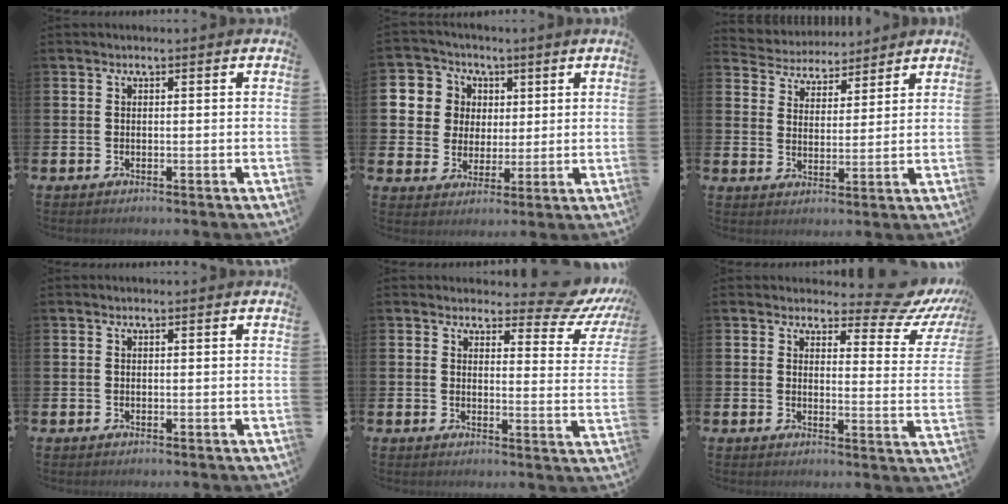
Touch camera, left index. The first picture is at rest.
{"total": 6.9, "force": [2.4, 6.5, 0.7], "torque": [-0.043, 0.007, 0.045]}
{"total": 4.5, "force": [4.2, 1.3, -0.7], "torque": [-0.015, -0.028, 0.075]}
{"total": 0.0}
{"total": 5.6, "force": [4.7, 2.2, 2.0], "torque": [-0.026, -0.035, 0.075]}
{"total": 6.4, "force": [5.6, 2.3, 2.1], "torque": [-0.026, -0.046, 0.092]}